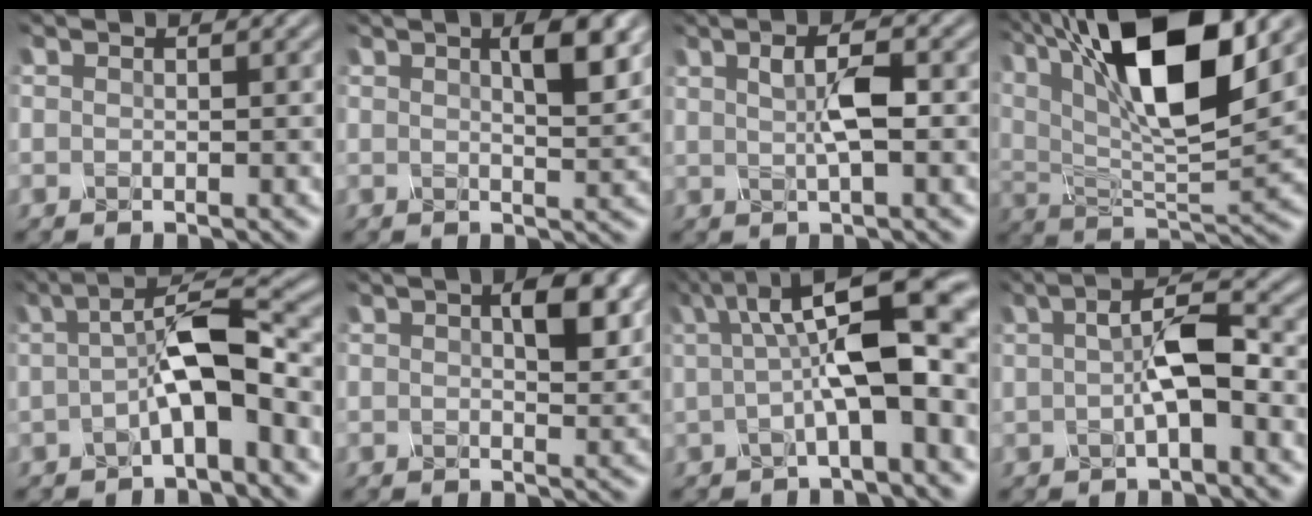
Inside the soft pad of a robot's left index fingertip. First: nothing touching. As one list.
[{"total": 4.2, "force": [1.7, 1.3, 3.6], "torque": [-0.045, 0.000, 0.023]}, {"total": 3.1, "force": [0.0, 0.9, 3.0], "torque": [-0.056, 0.006, 0.000]}, {"total": 15.0, "force": [6.8, 5.4, 12.2], "torque": [-0.215, 0.015, 0.114]}, {"total": 6.6, "force": [-0.9, 2.0, 6.3], "torque": [-0.103, 0.015, -0.023]}, {"total": 4.5, "force": [1.4, 2.0, 3.8], "torque": [-0.056, 0.002, 0.023]}, {"total": 9.5, "force": [0.6, 2.8, 9.1], "torque": [-0.127, 0.018, 0.002]}, {"total": 4.8, "force": [-0.5, 1.6, 4.4], "torque": [-0.080, 0.012, -0.013]}]